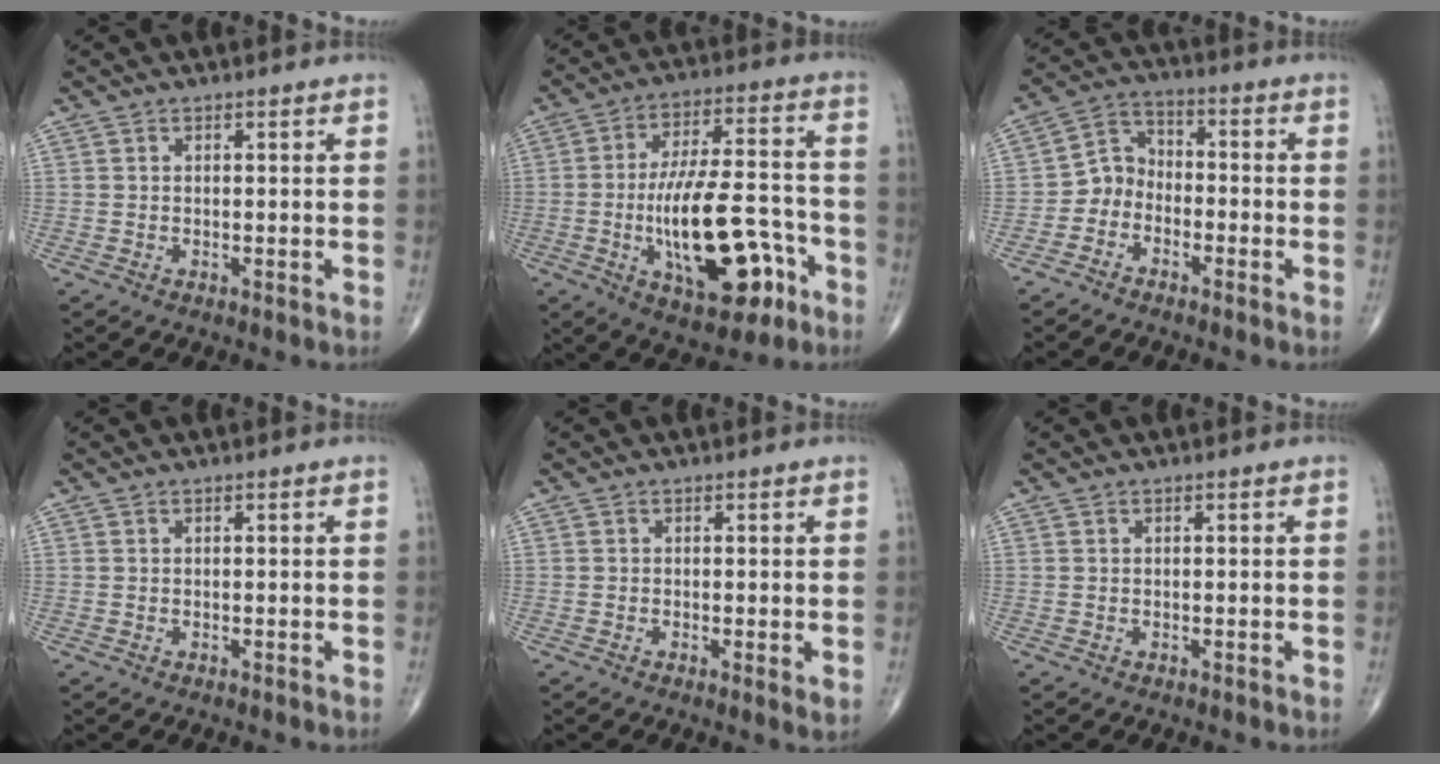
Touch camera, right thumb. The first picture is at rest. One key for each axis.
{"total": 19.9, "fx": -6.5, "fy": 8.5, "fz": 16.8, "tx": -0.260, "ty": 0.035, "tz": -0.091}
{"total": 6.2, "fx": -2.9, "fy": 5.0, "fz": 2.2, "tx": -0.015, "ty": 0.041, "tz": -0.069}
{"total": 0.0}
{"total": 1.7, "fx": -0.2, "fy": 0.4, "fz": 1.7, "tx": -0.034, "ty": -0.009, "tz": -0.008}
{"total": 0.0}